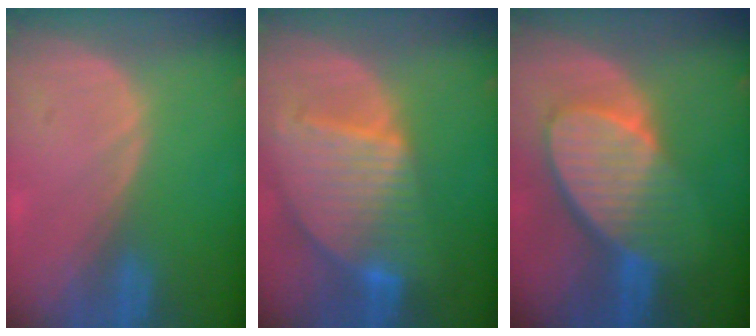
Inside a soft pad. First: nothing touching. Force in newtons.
{"total": 9.5, "press": 8.2, "slide": 4.8}
{"total": 9.4, "press": 8.3, "slide": 4.4}